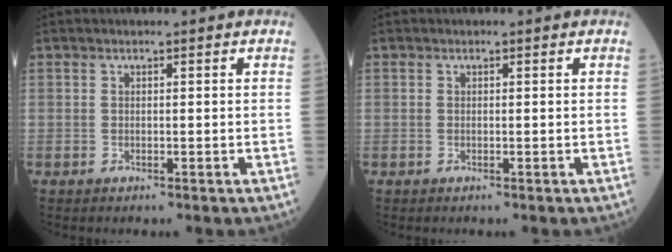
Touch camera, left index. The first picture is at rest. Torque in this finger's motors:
{"motor_torque": [0.00, 0.00, 0.00, 0.00]}